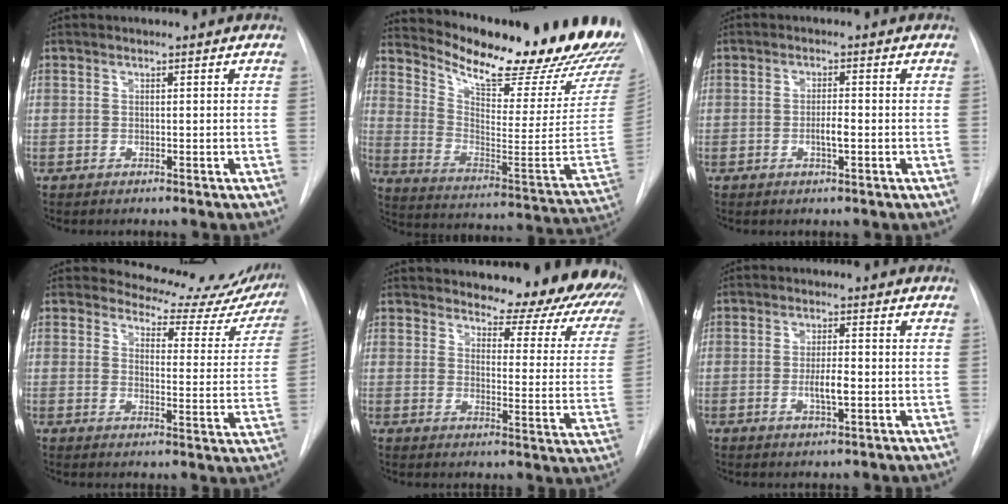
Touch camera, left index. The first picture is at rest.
{"total": 28.1, "force": [24.5, 4.9, 13.0], "torque": [-0.211, -0.101, 0.323]}
{"total": 2.4, "force": [-1.1, 0.4, 2.1], "torque": [-0.038, -0.004, -0.018]}
{"total": 15.5, "force": [14.9, 4.2, 1.5], "torque": [0.015, -0.078, 0.146]}
{"total": 19.2, "force": [16.9, 4.8, 7.8], "torque": [-0.086, -0.073, 0.190]}
{"total": 3.6, "force": [-1.1, 0.7, 3.4], "torque": [-0.062, -0.007, -0.017]}